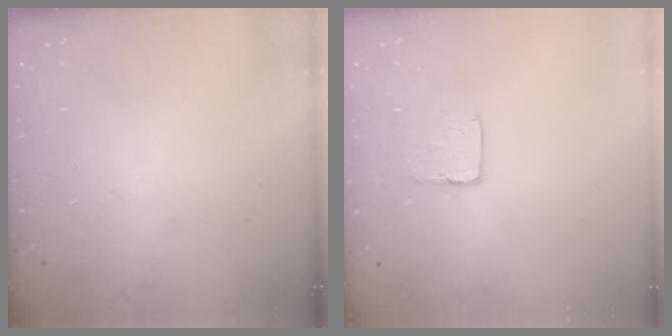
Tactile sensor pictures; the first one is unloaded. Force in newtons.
{"total": 3.9, "press": 3.9, "slide": 0.1}